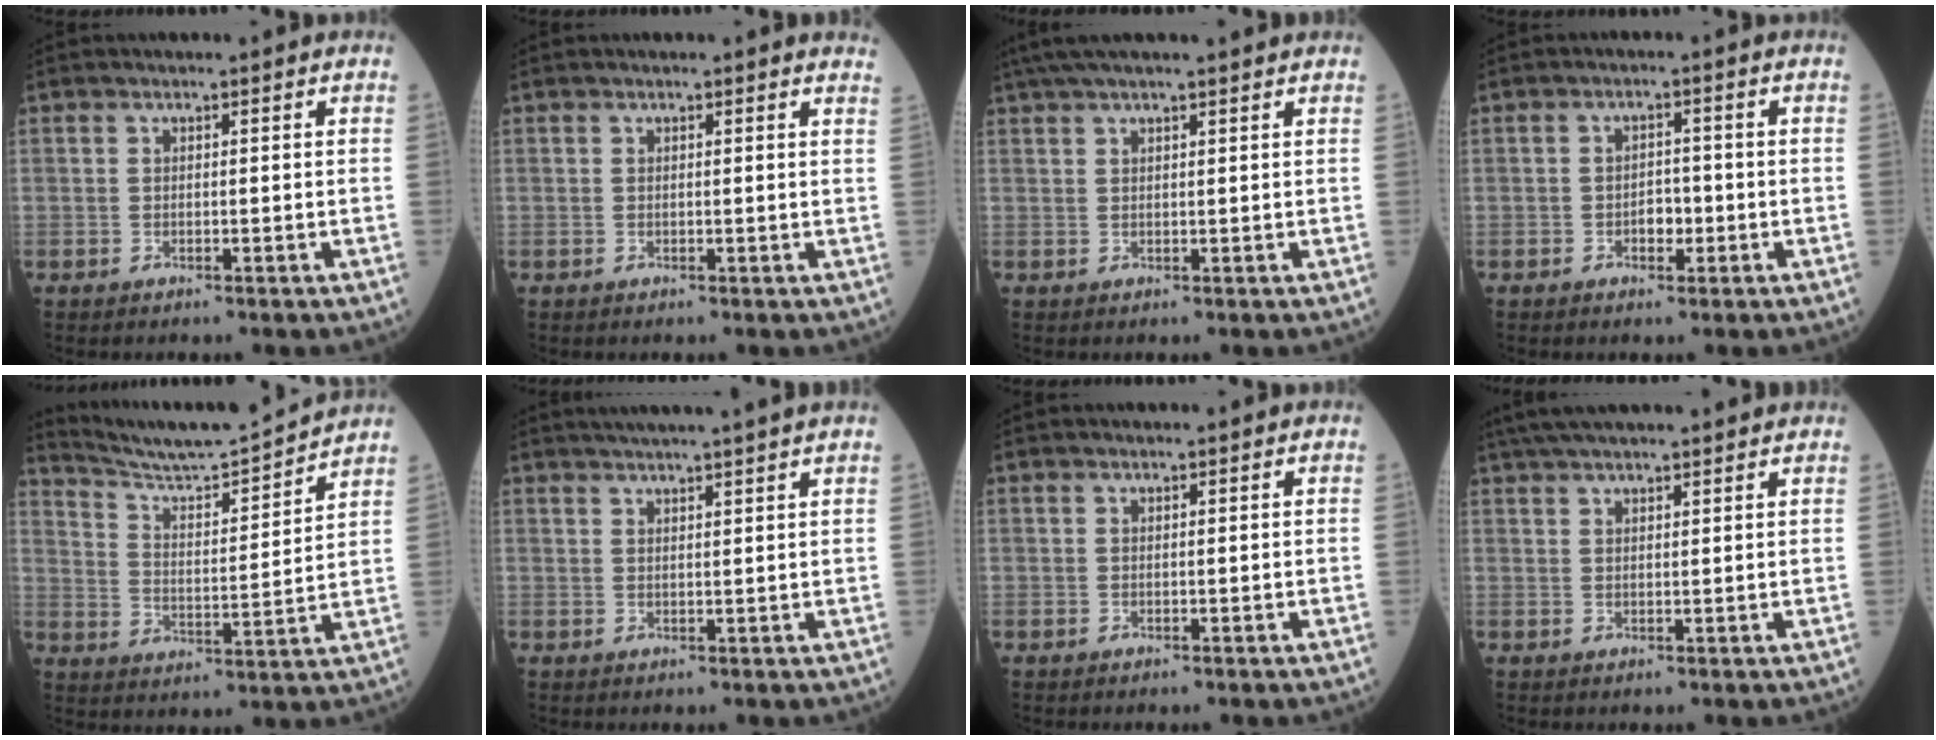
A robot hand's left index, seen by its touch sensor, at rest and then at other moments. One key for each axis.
{"total": 3.3, "fx": 3.2, "fy": 0.2, "fz": 0.9, "tx": -0.006, "ty": -0.008, "tz": 0.014}
{"total": 9.7, "fx": 8.4, "fy": 0.2, "fz": 4.9, "tx": -0.082, "ty": 0.040, "tz": 0.119}
{"total": 2.6, "fx": -1.0, "fy": 1.5, "fz": 1.9, "tx": -0.027, "ty": 0.007, "tz": -0.015}
{"total": 14.1, "fx": 13.6, "fy": -1.3, "fz": 3.4, "tx": -0.070, "ty": -0.010, "tz": 0.218}
{"total": 8.5, "fx": 7.5, "fy": -1.1, "fz": 3.9, "tx": -0.055, "ty": 0.020, "tz": 0.091}
{"total": 0.0}
{"total": 12.5, "fx": 11.1, "fy": 1.0, "fz": 5.8, "tx": -0.100, "ty": 0.040, "tz": 0.165}